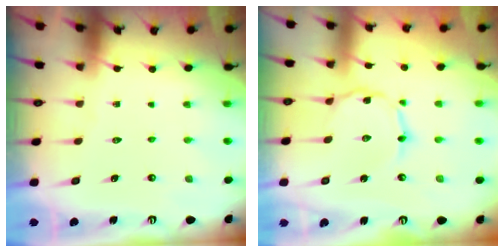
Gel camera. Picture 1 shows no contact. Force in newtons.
{"total": 1.1, "press": 1.0, "slide": 0.2}